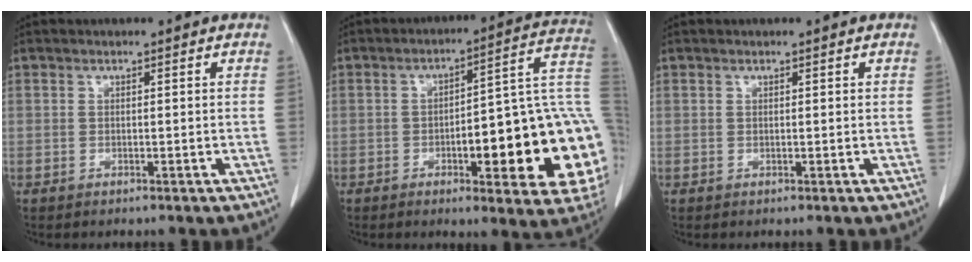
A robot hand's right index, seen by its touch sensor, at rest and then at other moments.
{"total": 22.3, "force": [-3.8, 4.3, 21.5], "torque": [-0.190, 0.025, -0.041]}
{"total": 0.0}